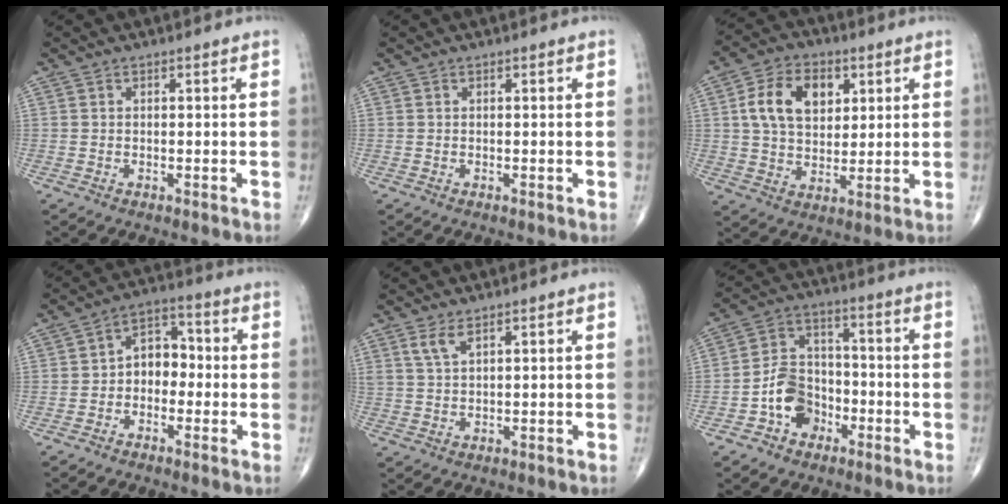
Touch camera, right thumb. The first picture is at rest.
{"total": 0.0}
{"total": 12.1, "force": [3.5, 8.1, 8.4], "torque": [-0.119, -0.002, 0.061]}
{"total": 6.8, "force": [-1.0, 5.0, 4.5], "torque": [-0.038, 0.031, -0.034]}
{"total": 3.0, "force": [2.0, 0.9, 2.1], "torque": [-0.047, -0.005, 0.046]}
{"total": 9.6, "force": [-3.8, 7.3, 4.8], "torque": [-0.057, 0.042, -0.074]}